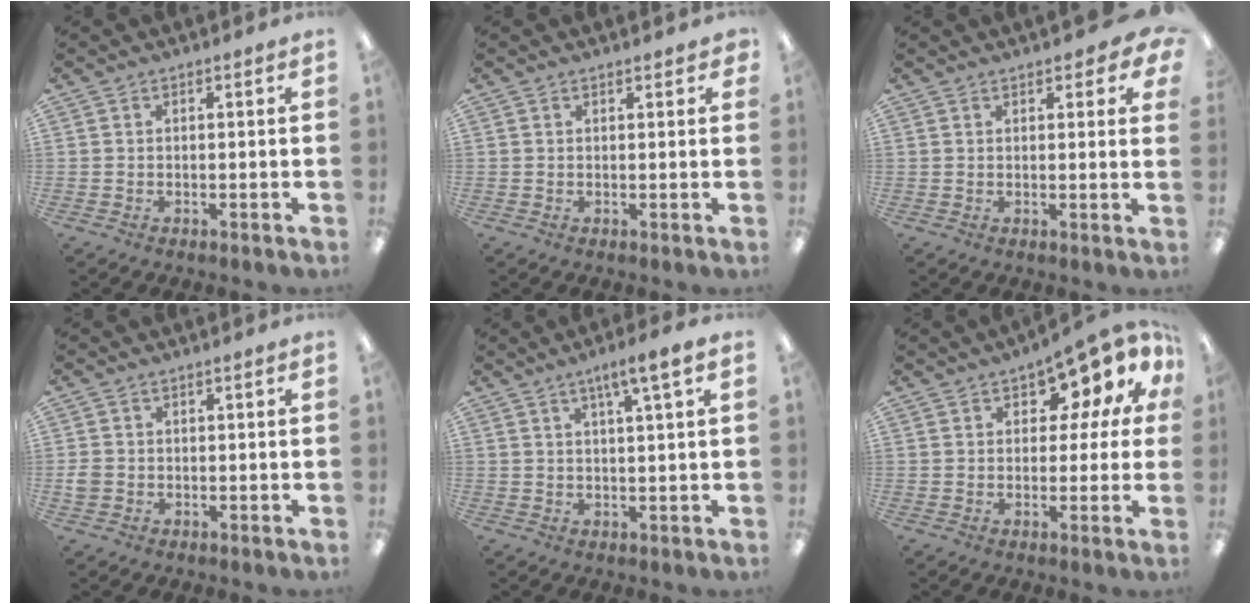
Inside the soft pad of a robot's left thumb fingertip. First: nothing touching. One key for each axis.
{"total": 1.2, "fx": 0.9, "fy": 0.5, "fz": 0.6, "tx": -0.005, "ty": -0.002, "tz": 0.015}
{"total": 4.0, "fx": 2.6, "fy": 1.2, "fz": 2.7, "tx": -0.034, "ty": -0.008, "tz": 0.042}
{"total": 2.3, "fx": -0.4, "fy": 2.0, "fz": 1.1, "tx": -0.017, "ty": 0.006, "tz": -0.006}
{"total": 5.2, "fx": 2.9, "fy": 0.4, "fz": 4.3, "tx": -0.073, "ty": -0.007, "tz": 0.045}
{"total": 10.1, "fx": 6.8, "fy": 4.4, "fz": 6.1, "tx": -0.084, "ty": -0.039, "tz": 0.116}